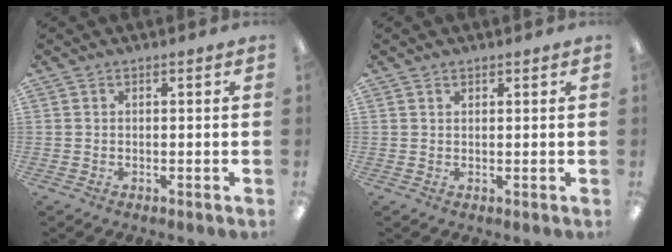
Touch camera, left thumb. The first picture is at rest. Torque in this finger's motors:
{"motor_torque": [0.08, -0.08, -0.49, 0.09, 0.00]}